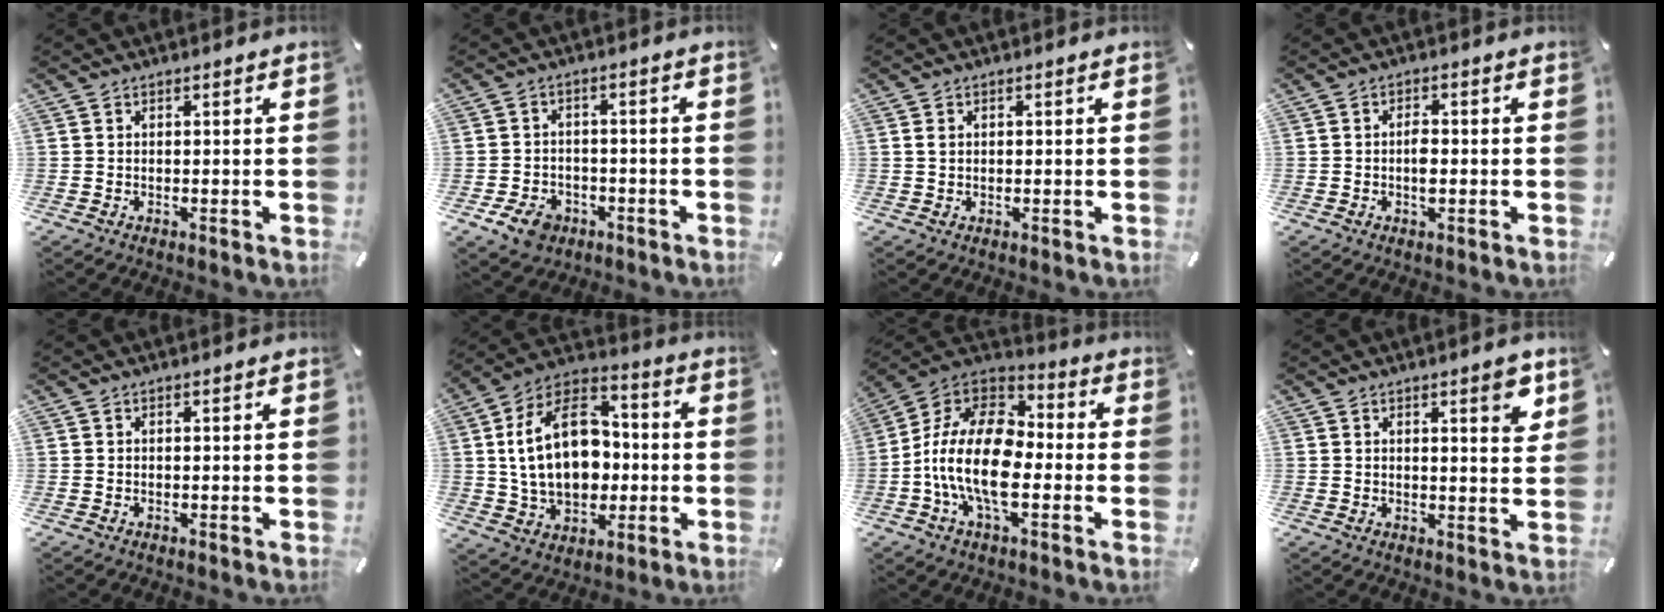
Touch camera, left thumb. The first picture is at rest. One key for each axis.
{"total": 6.1, "fx": -3.4, "fy": 4.4, "fz": 2.4, "tx": -0.052, "ty": 0.019, "tz": -0.064}
{"total": 1.4, "fx": 0.3, "fy": 0.9, "fz": 1.0, "tx": -0.021, "ty": 0.005, "tz": 0.004}
{"total": 3.1, "fx": -0.4, "fy": 1.4, "fz": 2.7, "tx": -0.051, "ty": 0.004, "tz": -0.009}
{"total": 0.0}
{"total": 20.6, "fx": 0.3, "fy": 14.7, "fz": 14.5, "tx": -0.277, "ty": 0.010, "tz": 0.004}
{"total": 17.6, "fx": -5.2, "fy": 9.6, "fz": 13.8, "tx": -0.297, "ty": 0.018, "tz": -0.095}
{"total": 5.3, "fx": 2.9, "fy": 1.5, "fz": 4.1, "tx": -0.053, "ty": -0.014, "tz": 0.043}